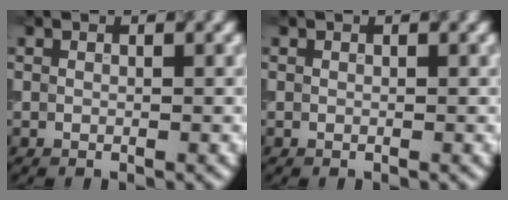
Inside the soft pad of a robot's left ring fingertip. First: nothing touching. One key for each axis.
{"total": 0.0}